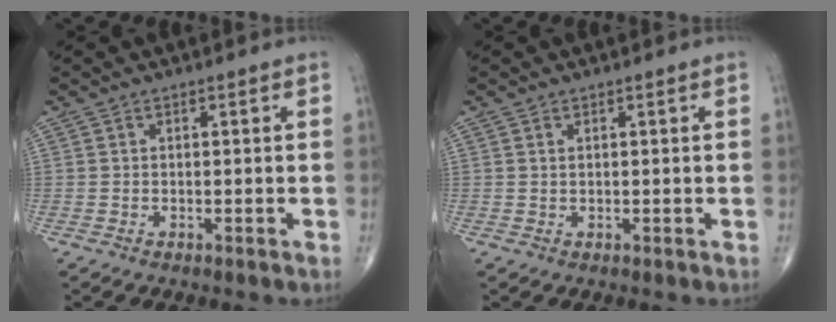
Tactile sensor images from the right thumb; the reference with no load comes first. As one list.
[{"total": 0.6, "force": [0.3, 0.3, 0.4], "torque": [-0.010, 0.001, 0.007]}]